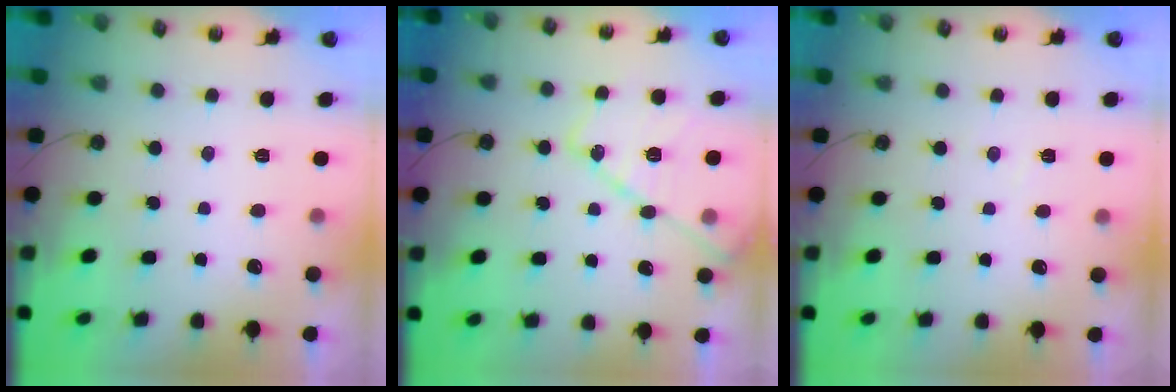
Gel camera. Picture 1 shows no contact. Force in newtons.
{"total": 15.7, "press": 15.7, "slide": 1.3}
{"total": 2.9, "press": 2.9, "slide": 0.5}